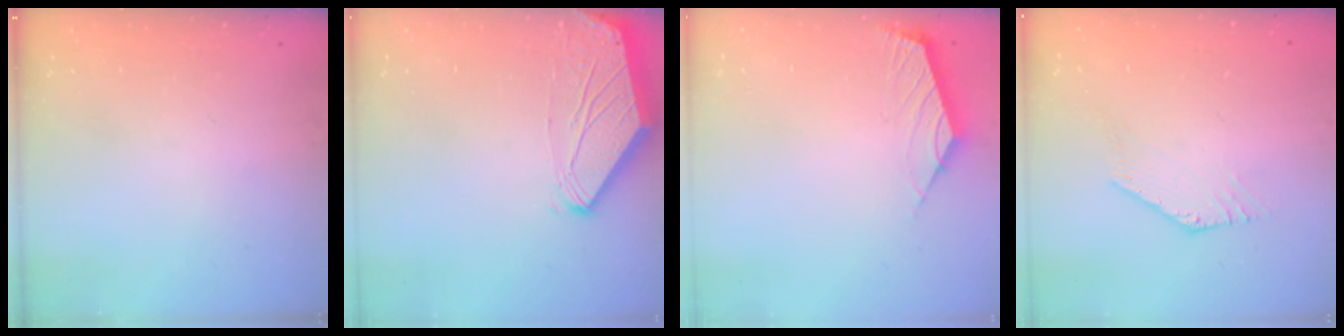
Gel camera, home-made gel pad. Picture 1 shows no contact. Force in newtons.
{"total": 0.0}
{"total": 2.5, "press": 2.5, "slide": 0.6}
{"total": 0.9, "press": 0.8, "slide": 0.4}